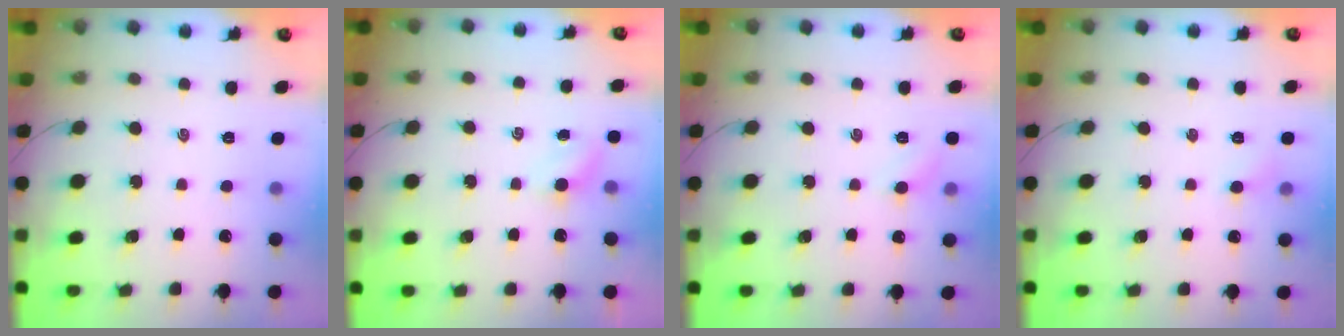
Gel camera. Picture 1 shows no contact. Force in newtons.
{"total": 3.4, "press": 3.2, "slide": 1.1}
{"total": 4.6, "press": 4.4, "slide": 1.3}
{"total": 3.0, "press": 2.8, "slide": 1.0}